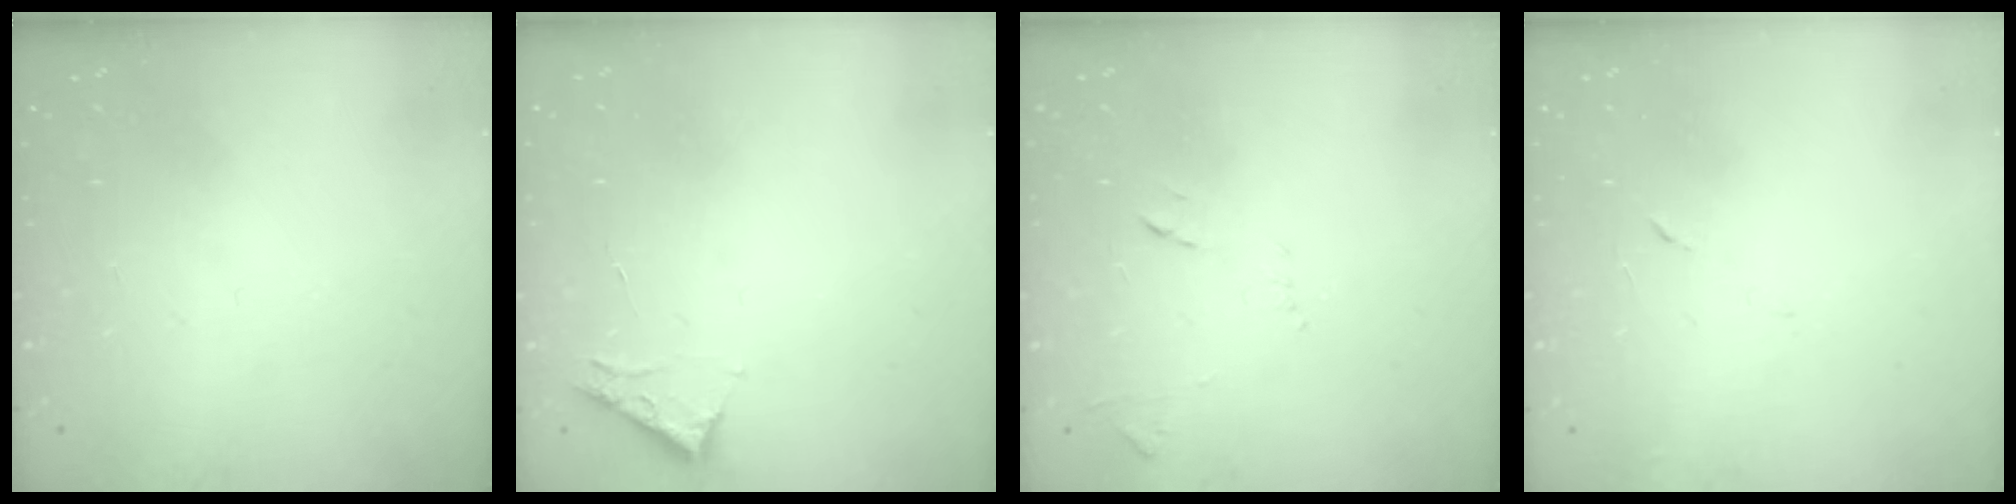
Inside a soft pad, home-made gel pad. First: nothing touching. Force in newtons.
{"total": 3.3, "press": 3.3, "slide": 0.5}
{"total": 7.8, "press": 7.8, "slide": 0.6}
{"total": 5.3, "press": 5.3, "slide": 0.6}